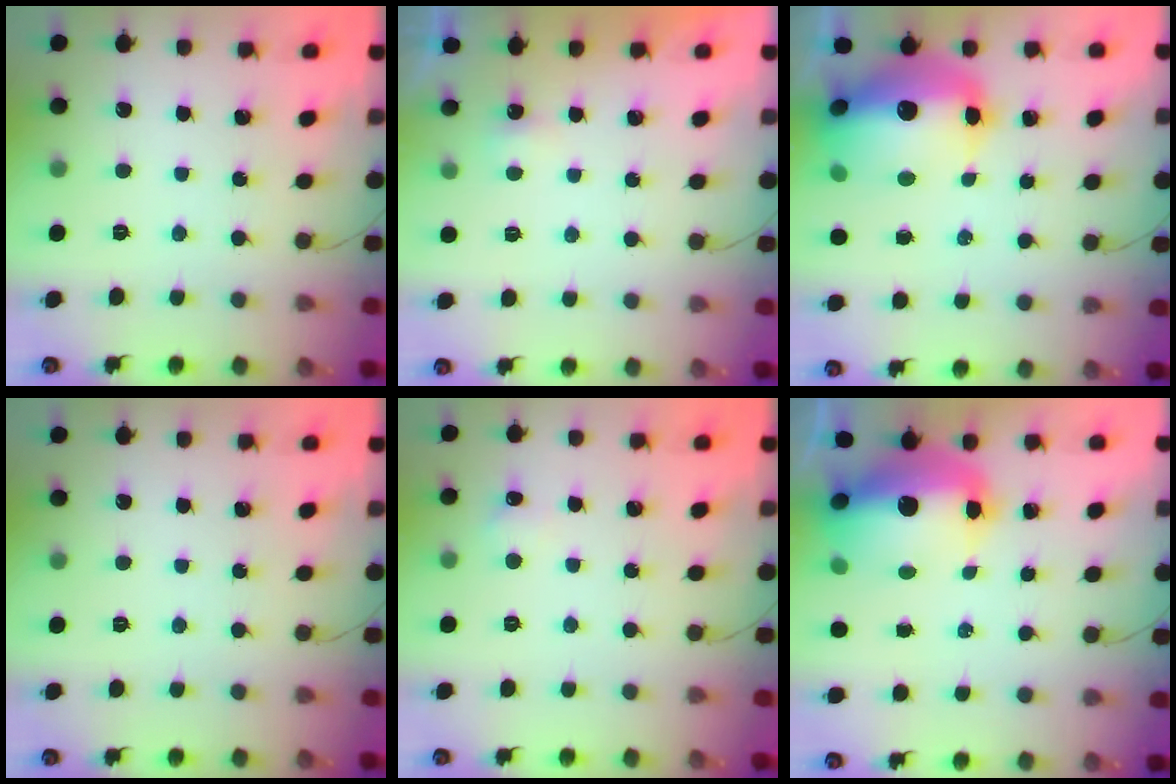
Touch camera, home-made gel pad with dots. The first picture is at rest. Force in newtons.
{"total": 1.6, "press": 1.5, "slide": 0.6}
{"total": 19.2, "press": 17.0, "slide": 9.0}
{"total": 0.0}
{"total": 5.1, "press": 4.8, "slide": 1.7}
{"total": 20.6, "press": 16.5, "slide": 12.3}